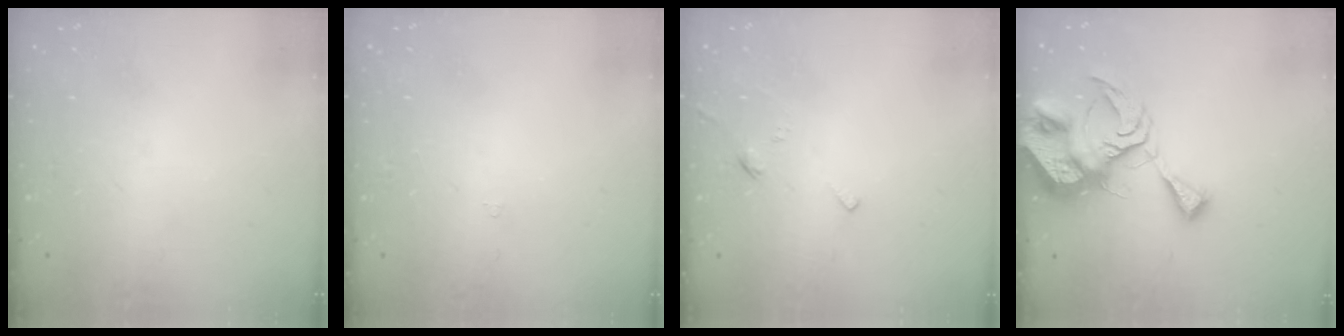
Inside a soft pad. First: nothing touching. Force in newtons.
{"total": 1.6, "press": 1.5, "slide": 0.4}
{"total": 2.4, "press": 2.4, "slide": 0.5}
{"total": 13.2, "press": 13.1, "slide": 1.4}